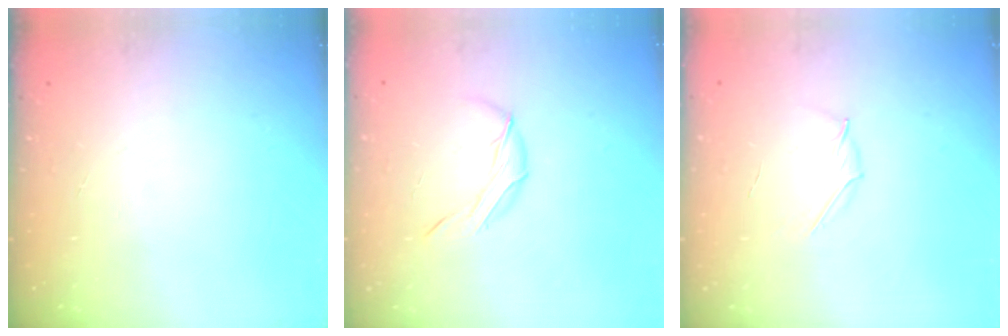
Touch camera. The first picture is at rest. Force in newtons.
{"total": 6.3, "press": 6.3, "slide": 0.4}
{"total": 2.9, "press": 2.8, "slide": 0.9}